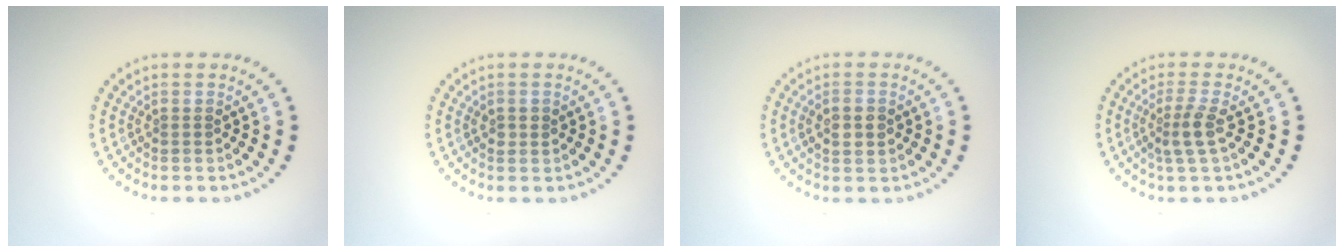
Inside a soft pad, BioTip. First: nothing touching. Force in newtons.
{"total": 0.9, "press": 0.9, "slide": 0.1}
{"total": 2.1, "press": 2.1, "slide": 0.2}
{"total": 2.2, "press": 1.8, "slide": 1.3}